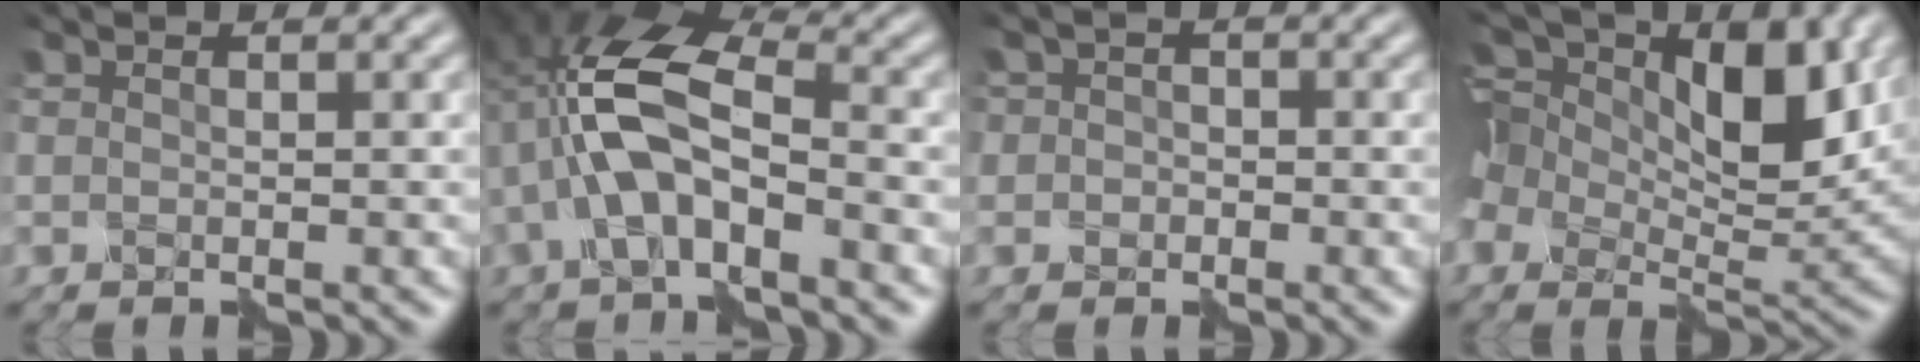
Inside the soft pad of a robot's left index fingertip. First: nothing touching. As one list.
[{"total": 7.4, "force": [-1.7, 3.5, 6.3], "torque": [-0.144, 0.019, -0.036]}, {"total": 2.2, "force": [-0.2, 2.1, 0.4], "torque": [0.011, 0.009, -0.030]}, {"total": 13.1, "force": [4.2, 7.2, 10.1], "torque": [-0.204, 0.009, 0.065]}]